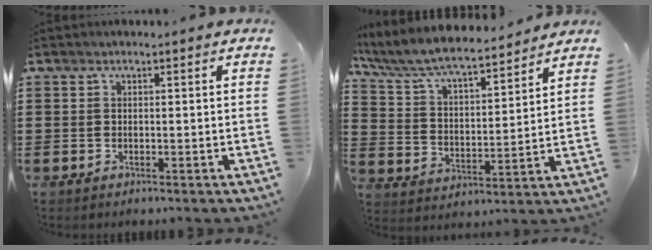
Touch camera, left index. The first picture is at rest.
{"total": 7.5, "force": [7.0, 0.7, 2.8], "torque": [-0.085, -0.043, 0.117]}